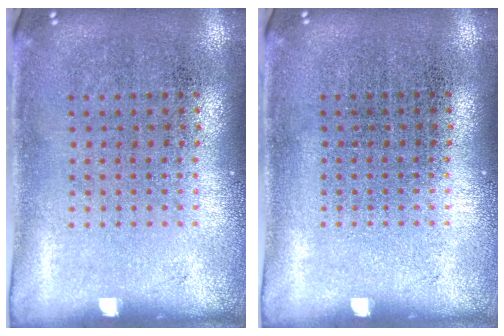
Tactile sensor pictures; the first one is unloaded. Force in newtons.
{"total": 0.0}